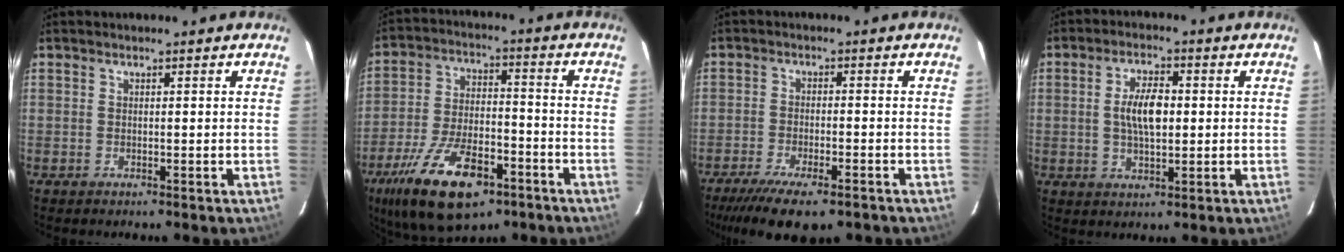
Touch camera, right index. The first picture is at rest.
{"total": 19.6, "force": [-11.7, 8.5, 13.2], "torque": [-0.265, -0.025, -0.192]}
{"total": 13.0, "force": [-9.8, 3.4, 7.8], "torque": [-0.169, -0.044, -0.159]}
{"total": 7.0, "force": [0.4, 3.0, 6.3], "torque": [-0.118, 0.006, 0.009]}